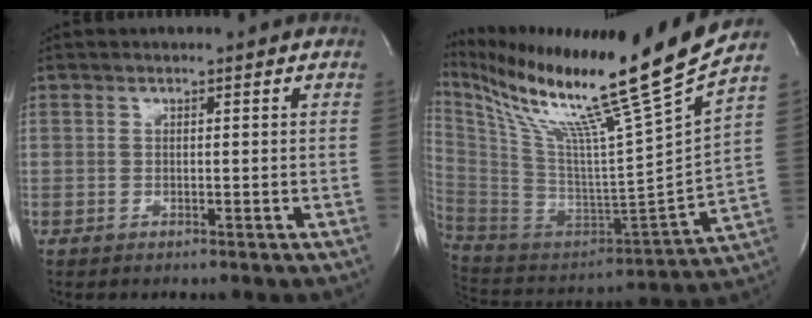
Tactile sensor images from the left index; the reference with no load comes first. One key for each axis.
{"total": 26.1, "fx": 19.6, "fy": -3.1, "fz": 16.9, "tx": -0.299, "ty": -0.069, "tz": 0.328}